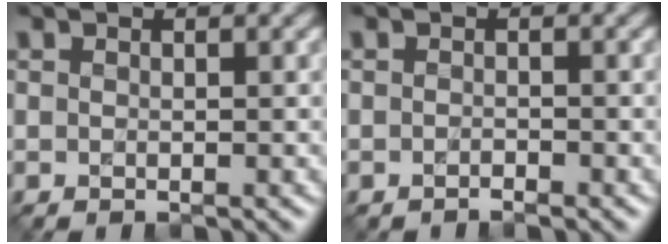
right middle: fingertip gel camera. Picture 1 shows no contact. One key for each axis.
{"total": 0.7, "fx": -0.6, "fy": 0.1, "fz": 0.3, "tx": -0.005, "ty": 0.003, "tz": -0.011}